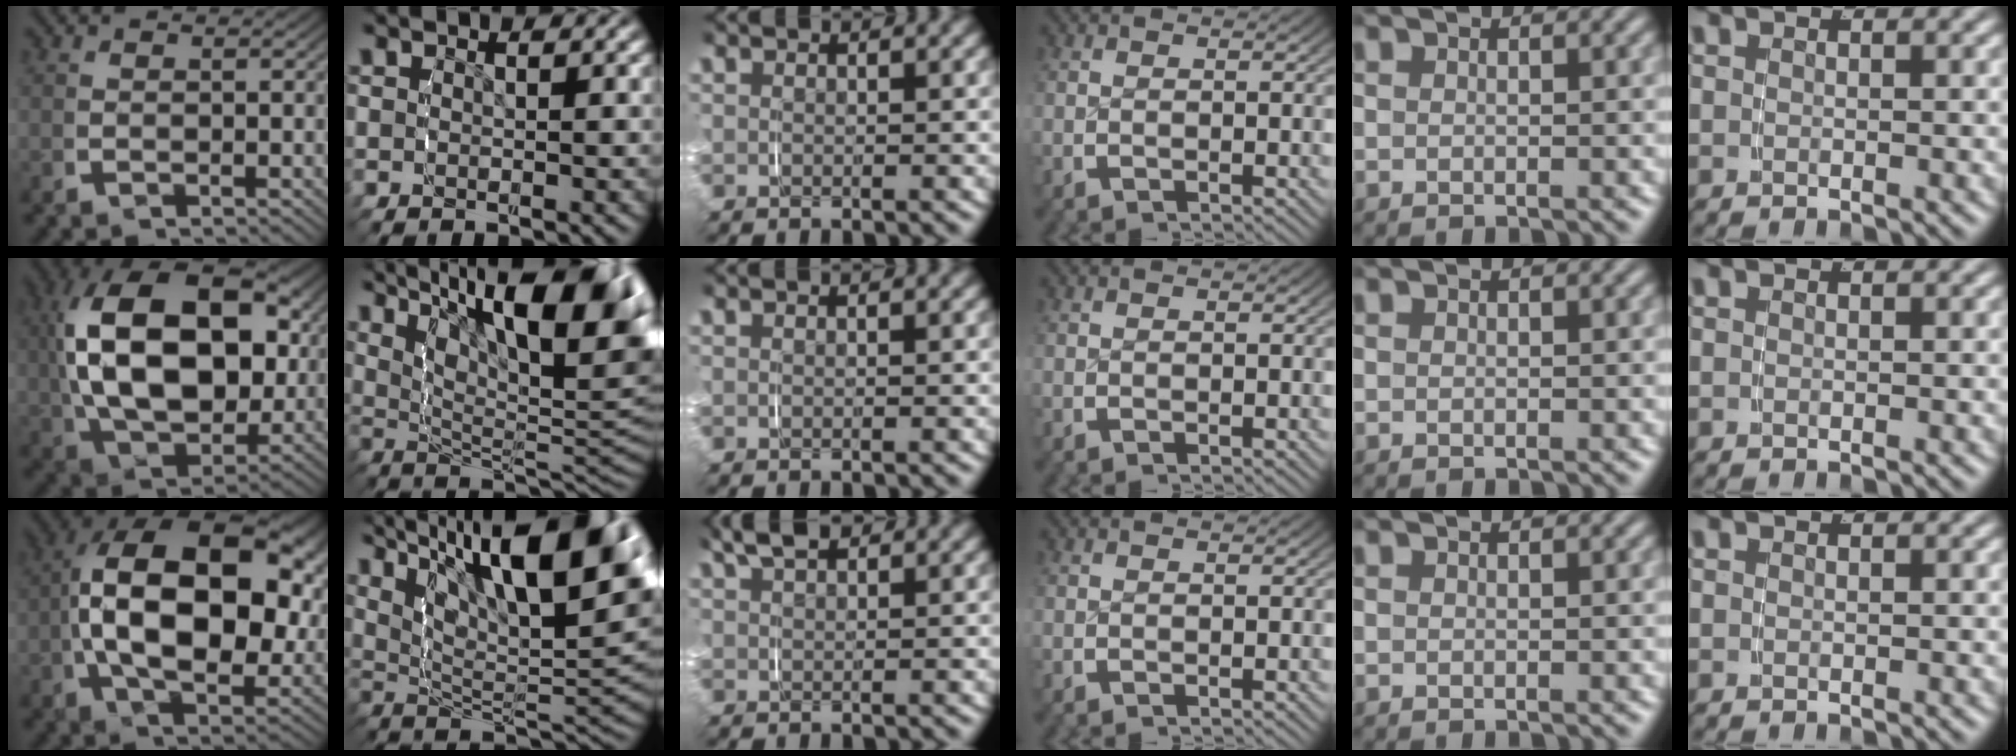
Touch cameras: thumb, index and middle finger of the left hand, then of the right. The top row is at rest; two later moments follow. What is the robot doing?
{"motion": "grasp_and_lifting", "object": "paper plate"}